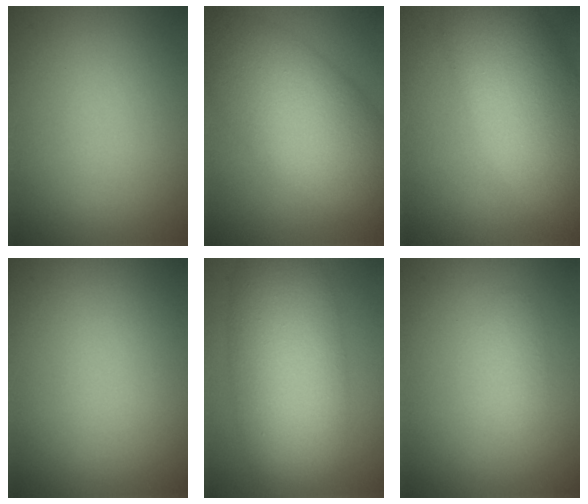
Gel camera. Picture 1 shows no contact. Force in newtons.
{"total": 10.0, "press": 10.0, "slide": 0.4}
{"total": 9.9, "press": 9.8, "slide": 1.0}
{"total": 0.0}
{"total": 9.6, "press": 9.6, "slide": 0.3}
{"total": 1.3, "press": 1.3, "slide": 0.0}